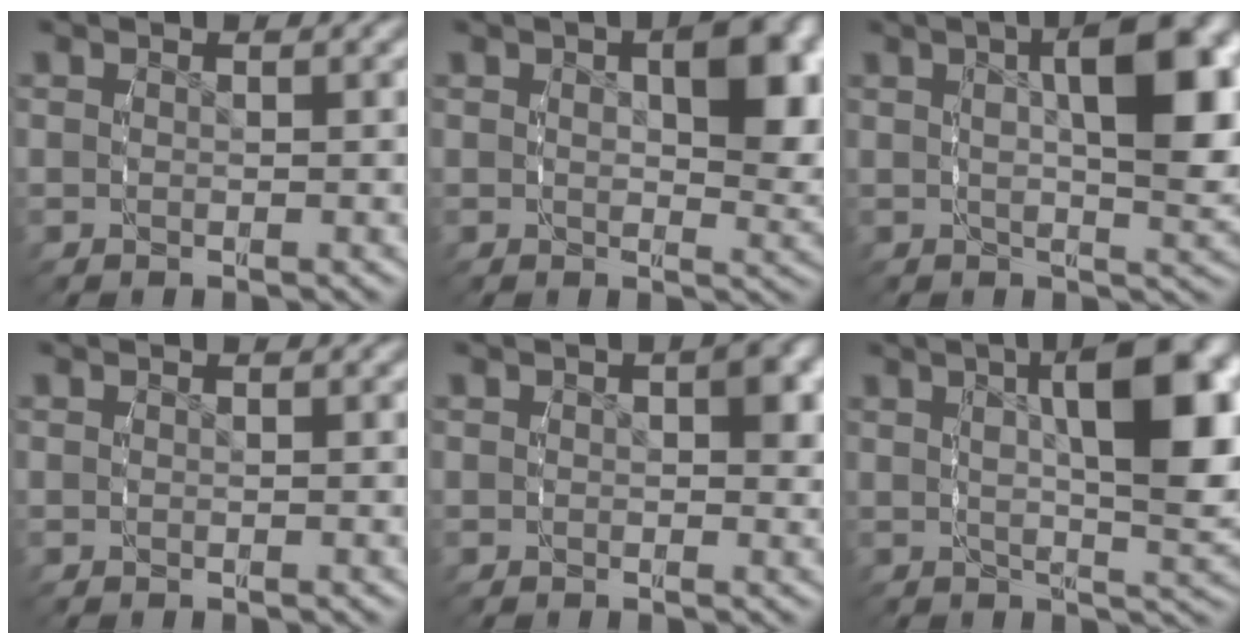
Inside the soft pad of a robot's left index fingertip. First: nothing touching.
{"total": 5.4, "force": [0.8, 2.3, 4.8], "torque": [-0.063, -0.011, 0.018]}
{"total": 9.1, "force": [1.7, 3.3, 8.3], "torque": [-0.114, 0.003, 0.030]}
{"total": 0.0}
{"total": 2.1, "force": [0.3, 0.9, 1.9], "torque": [-0.023, -0.002, 0.007]}
{"total": 10.3, "force": [2.4, 3.5, 9.4], "torque": [-0.129, 0.010, 0.039]}